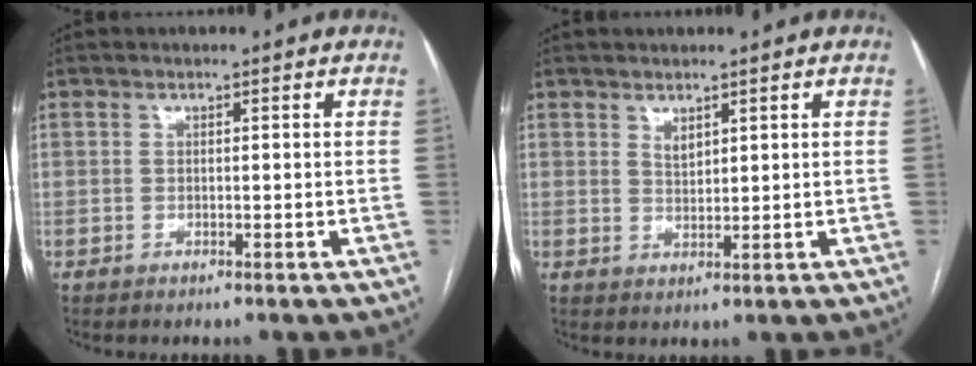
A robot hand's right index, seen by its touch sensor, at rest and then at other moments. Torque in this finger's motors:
{"motor_torque": [0.16, 0.11, -0.01, 0.02]}